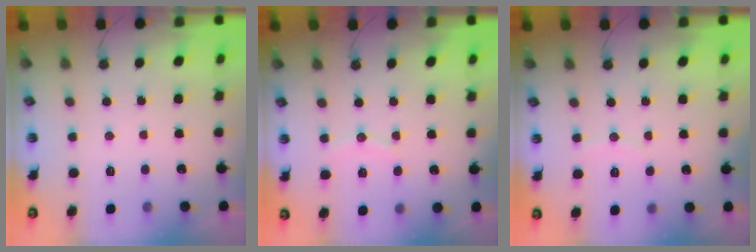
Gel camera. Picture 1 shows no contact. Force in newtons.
{"total": 5.5, "press": 5.5, "slide": 0.1}
{"total": 3.7, "press": 3.6, "slide": 0.4}